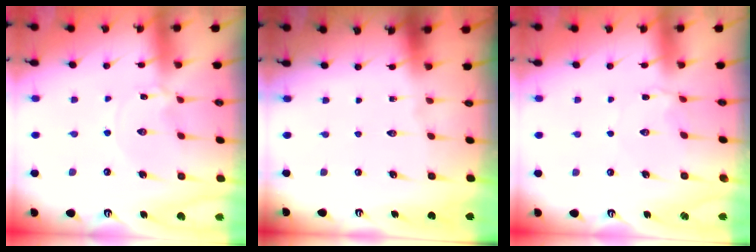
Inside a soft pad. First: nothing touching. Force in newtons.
{"total": 0.0}
{"total": 2.1, "press": 2.1, "slide": 0.2}